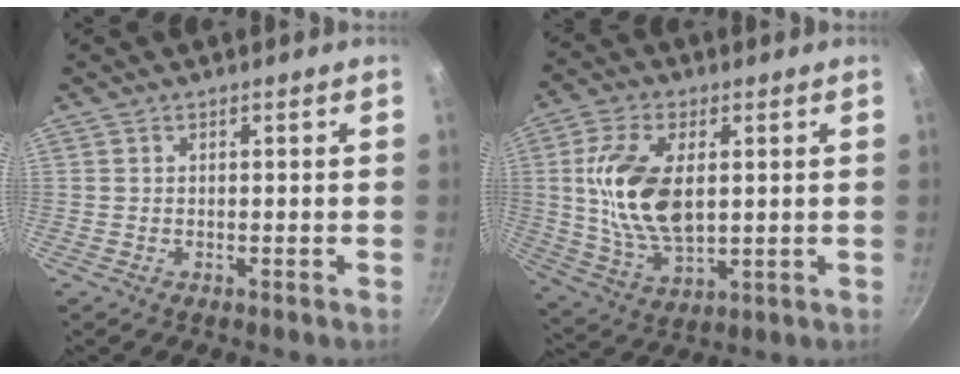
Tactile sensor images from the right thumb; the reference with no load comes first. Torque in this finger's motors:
{"motor_torque": [-0.15, 0.62, 1.08, 0.21, 0.17]}